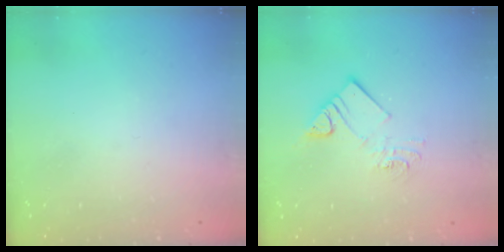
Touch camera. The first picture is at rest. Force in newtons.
{"total": 9.1, "press": 9.1, "slide": 0.5}